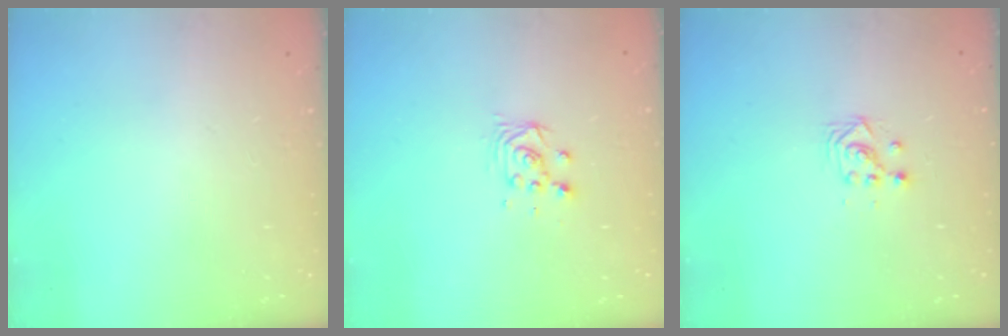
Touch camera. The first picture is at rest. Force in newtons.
{"total": 4.0, "press": 4.0, "slide": 0.2}
{"total": 3.0, "press": 3.0, "slide": 0.2}